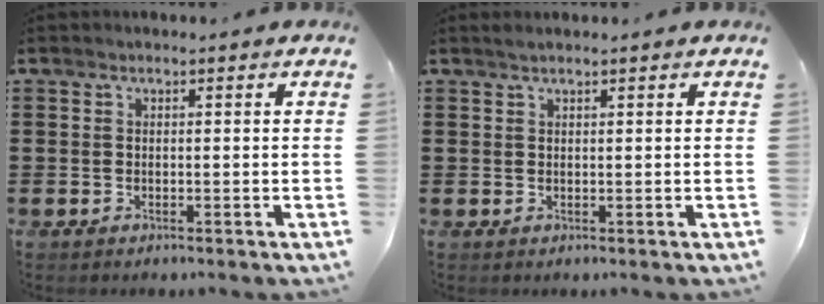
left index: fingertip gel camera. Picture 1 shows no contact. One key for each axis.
{"total": 0.9, "fx": 0.7, "fy": 0.0, "fz": 0.6, "tx": -0.011, "ty": 0.000, "tz": 0.013}